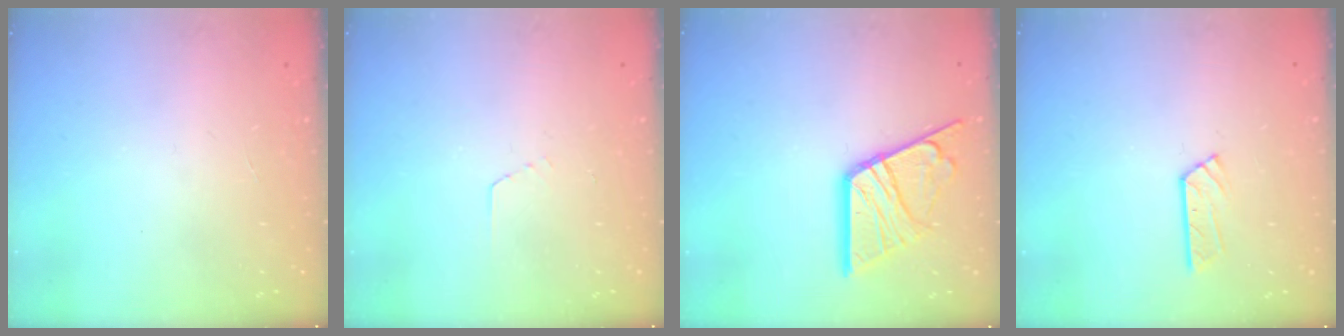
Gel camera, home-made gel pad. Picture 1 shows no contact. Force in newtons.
{"total": 2.9, "press": 2.9, "slide": 0.2}
{"total": 15.4, "press": 15.3, "slide": 1.4}
{"total": 3.2, "press": 3.2, "slide": 0.4}